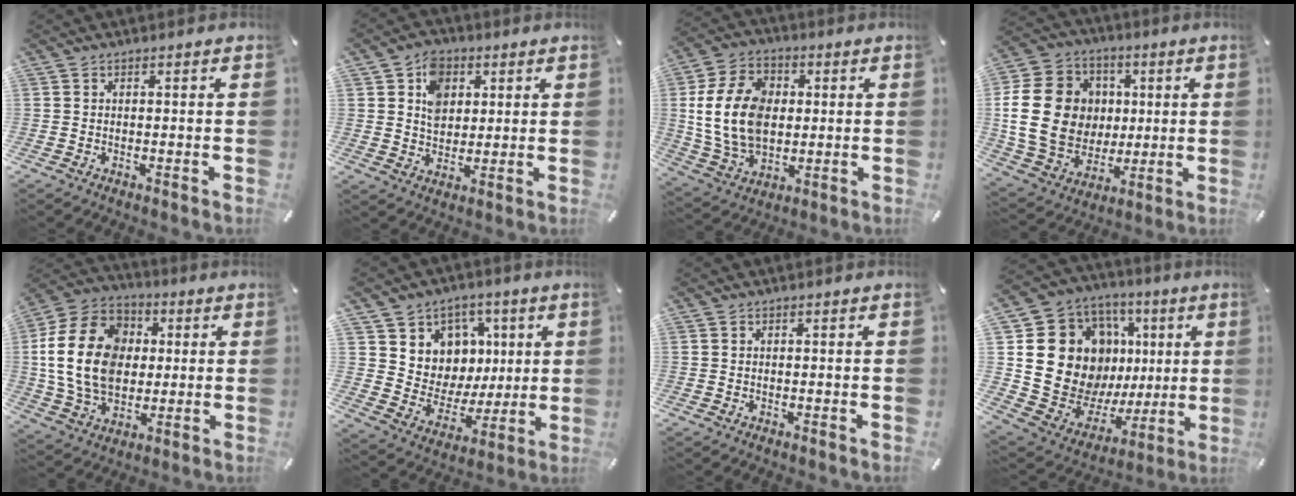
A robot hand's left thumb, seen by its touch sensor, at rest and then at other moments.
{"total": 7.7, "force": [2.4, 6.4, 3.5], "torque": [-0.053, 0.005, 0.043]}
{"total": 15.4, "force": [0.9, 11.7, 10.0], "torque": [-0.227, 0.012, 0.015]}
{"total": 20.1, "force": [1.6, 17.2, 10.3], "torque": [-0.206, 0.012, 0.035]}
{"total": 19.5, "force": [1.1, 15.2, 12.1], "torque": [-0.270, 0.010, 0.015]}
{"total": 10.5, "force": [2.6, 10.1, 0.4], "torque": [-0.002, -0.039, 0.062]}
{"total": 0.0}
{"total": 18.8, "force": [5.1, 16.2, 8.1], "torque": [-0.136, -0.056, 0.121]}